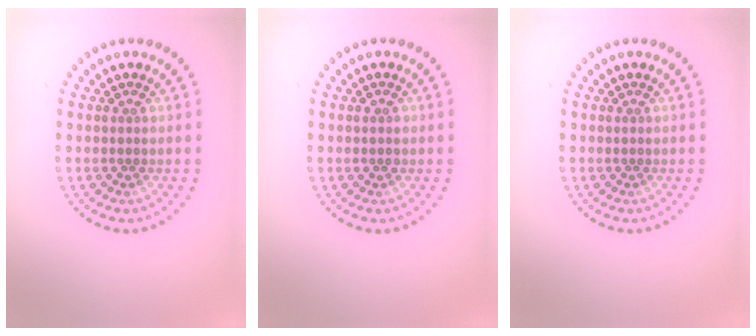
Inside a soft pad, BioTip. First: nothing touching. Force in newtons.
{"total": 1.0, "press": 0.9, "slide": 0.2}
{"total": 0.0}